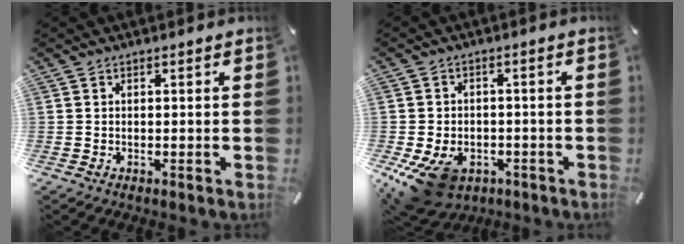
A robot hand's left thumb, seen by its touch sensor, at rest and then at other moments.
{"total": 10.4, "force": [-5.1, 7.2, 5.4], "torque": [-0.112, 0.027, -0.090]}